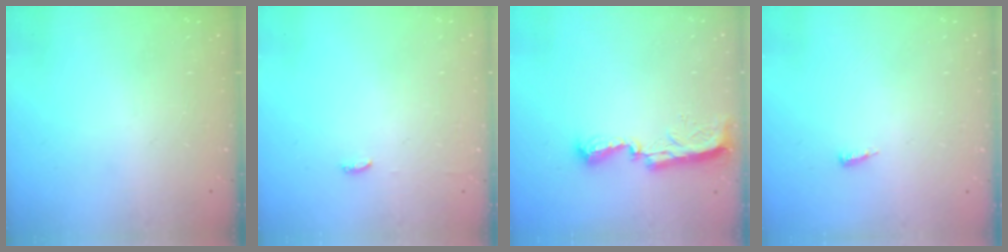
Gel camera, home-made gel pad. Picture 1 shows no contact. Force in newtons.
{"total": 3.8, "press": 3.6, "slide": 1.2}
{"total": 8.5, "press": 8.5, "slide": 0.4}
{"total": 2.9, "press": 2.9, "slide": 0.4}